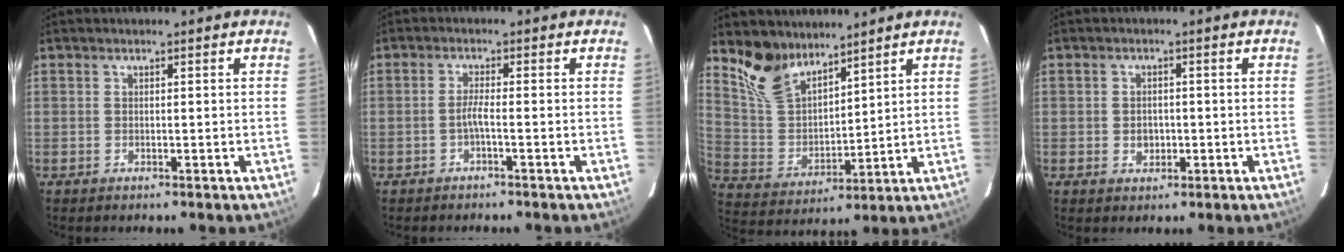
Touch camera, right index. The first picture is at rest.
{"total": 1.7, "force": [-0.9, -0.3, 1.4], "torque": [-0.030, 0.000, -0.019]}
{"total": 11.1, "force": [8.8, 5.3, 4.2], "torque": [-0.092, 0.013, 0.185]}
{"total": 2.7, "force": [-0.5, 2.3, 1.4], "torque": [-0.022, 0.003, -0.006]}